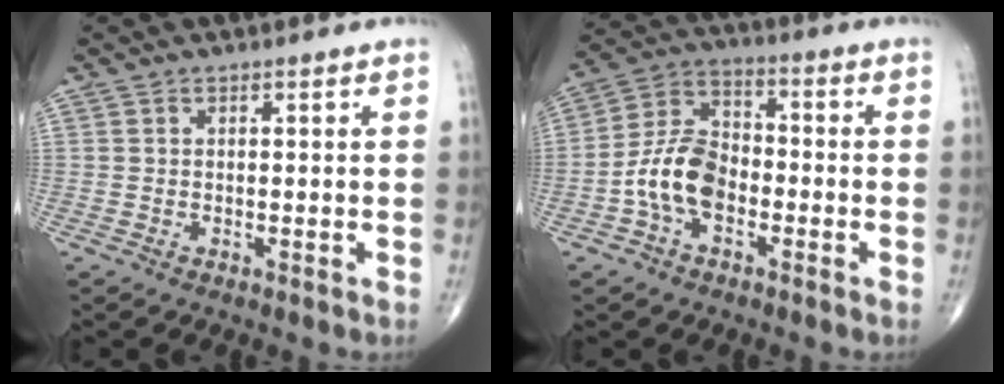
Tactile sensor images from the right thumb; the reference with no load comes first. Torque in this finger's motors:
{"motor_torque": [1.49, 1.33, 1.26, -0.41, 0.13]}